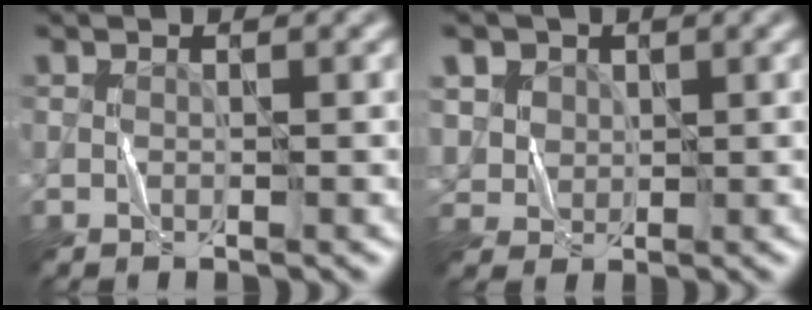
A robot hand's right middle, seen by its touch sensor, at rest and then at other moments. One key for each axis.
{"total": 4.7, "fx": 2.2, "fy": 3.8, "fz": 1.8, "tx": -0.054, "ty": 0.006, "tz": 0.043}